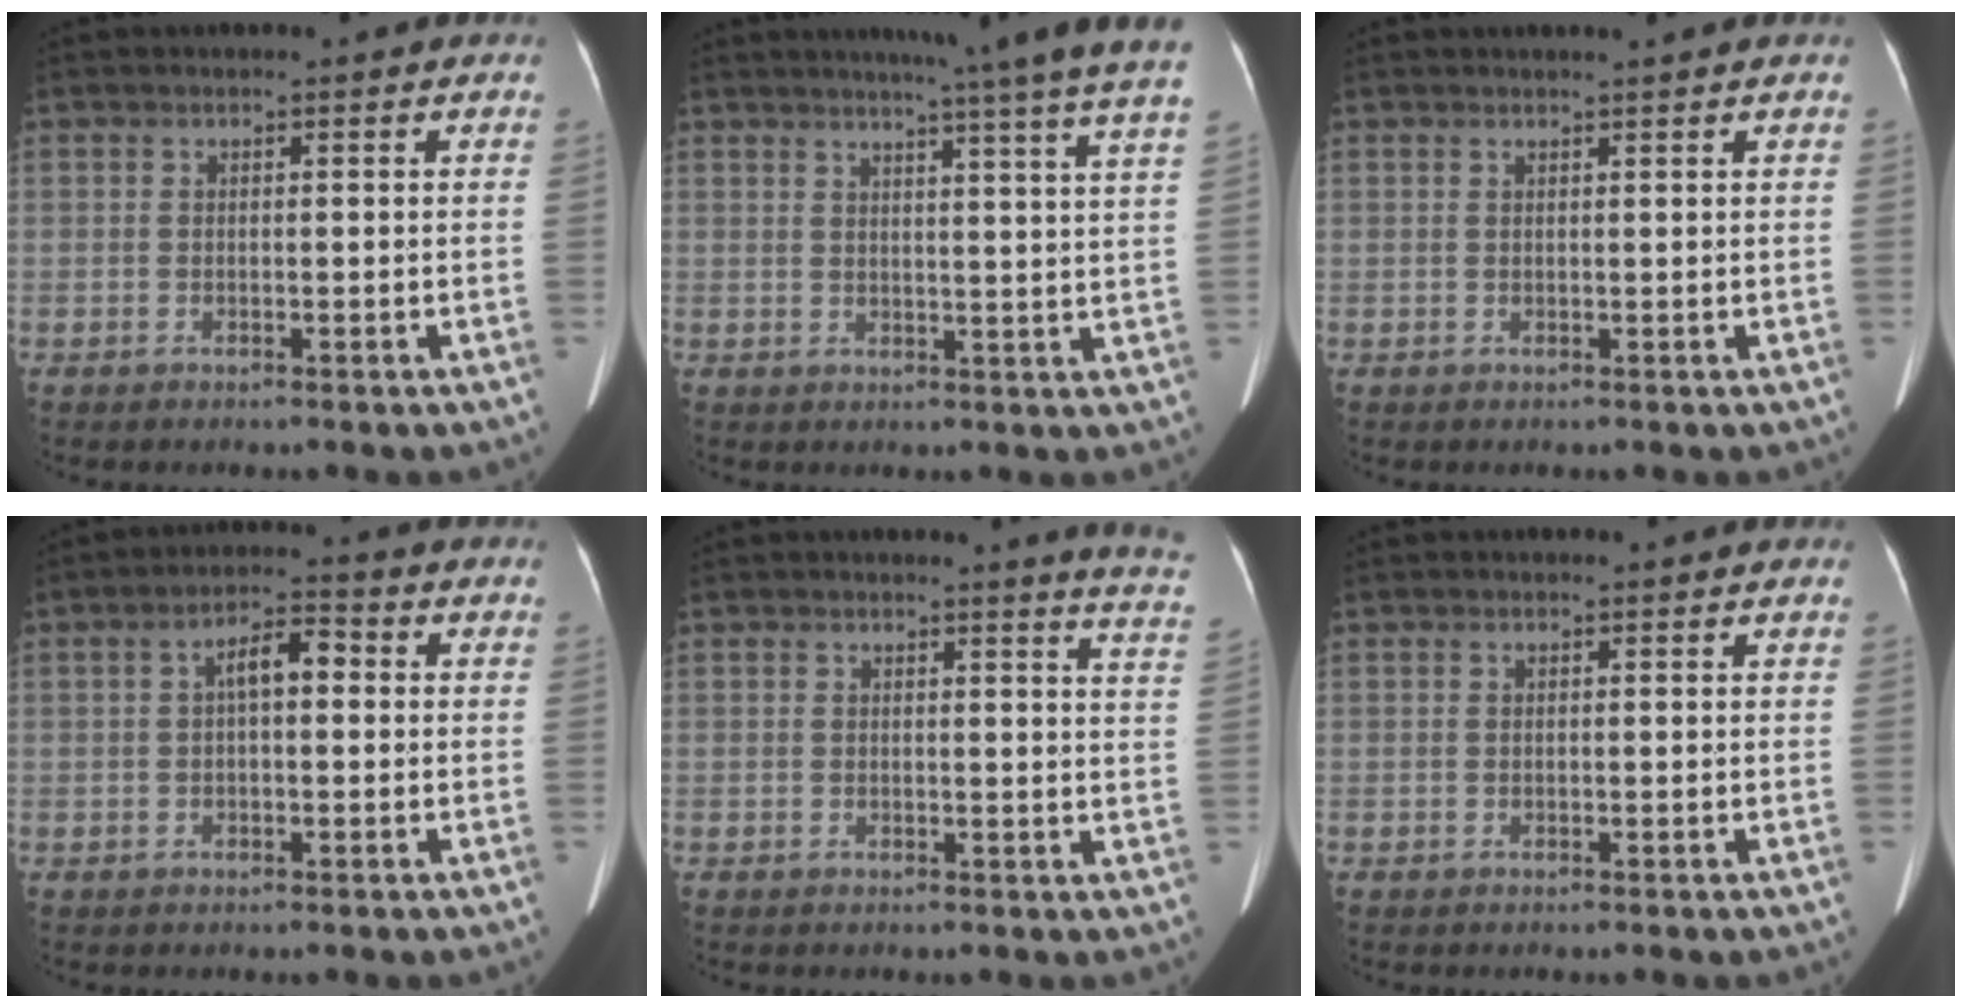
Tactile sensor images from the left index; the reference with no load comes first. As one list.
[{"total": 16.8, "force": [14.3, -1.8, 8.7], "torque": [-0.125, -0.031, 0.161]}, {"total": 2.2, "force": [2.0, -0.4, 0.9], "torque": [-0.010, 0.010, 0.030]}, {"total": 4.7, "force": [0.6, 1.9, 4.3], "torque": [-0.071, 0.024, 0.008]}, {"total": 7.4, "force": [7.0, -0.9, 2.4], "torque": [-0.019, -0.056, 0.047]}, {"total": 1.2, "force": [1.2, 0.1, 0.4], "torque": [-0.010, 0.013, 0.015]}]